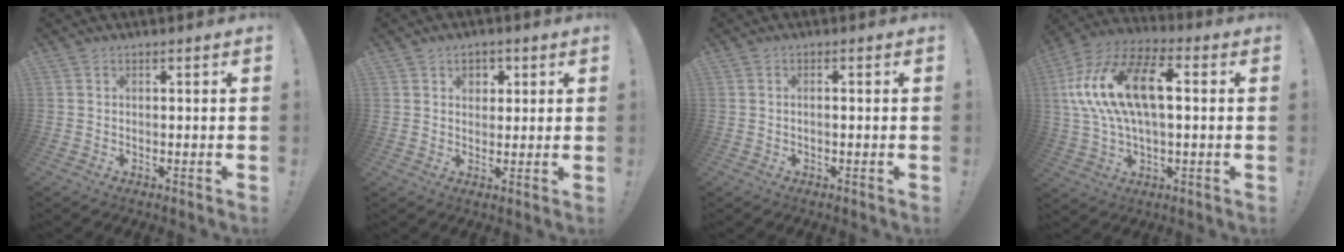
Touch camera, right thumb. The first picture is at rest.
{"total": 3.6, "force": [1.6, 2.9, 1.5], "torque": [-0.008, -0.006, 0.023]}
{"total": 1.1, "force": [-0.5, 0.0, 1.0], "torque": [-0.017, -0.001, -0.008]}
{"total": 19.7, "force": [3.3, 10.3, 16.5], "torque": [-0.306, 0.006, 0.049]}